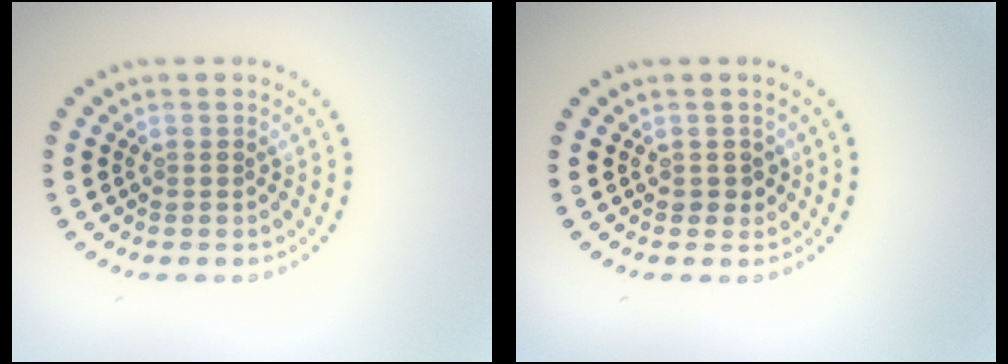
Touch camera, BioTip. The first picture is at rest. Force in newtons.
{"total": 1.0, "press": 1.0, "slide": 0.4}